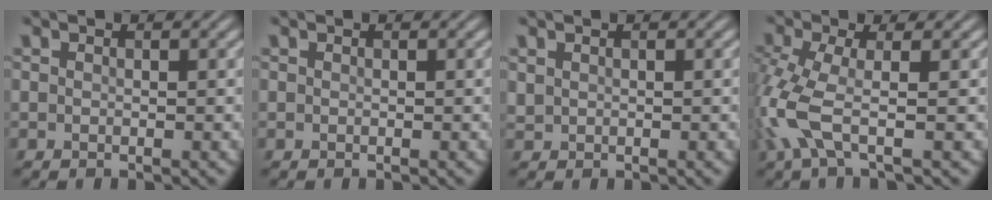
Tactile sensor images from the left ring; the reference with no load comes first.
{"total": 0.0}
{"total": 0.6, "force": [0.4, 0.4, 0.1], "torque": [-0.005, 0.000, 0.013]}
{"total": 4.9, "force": [-1.9, 1.3, 4.3], "torque": [-0.121, -0.010, -0.046]}